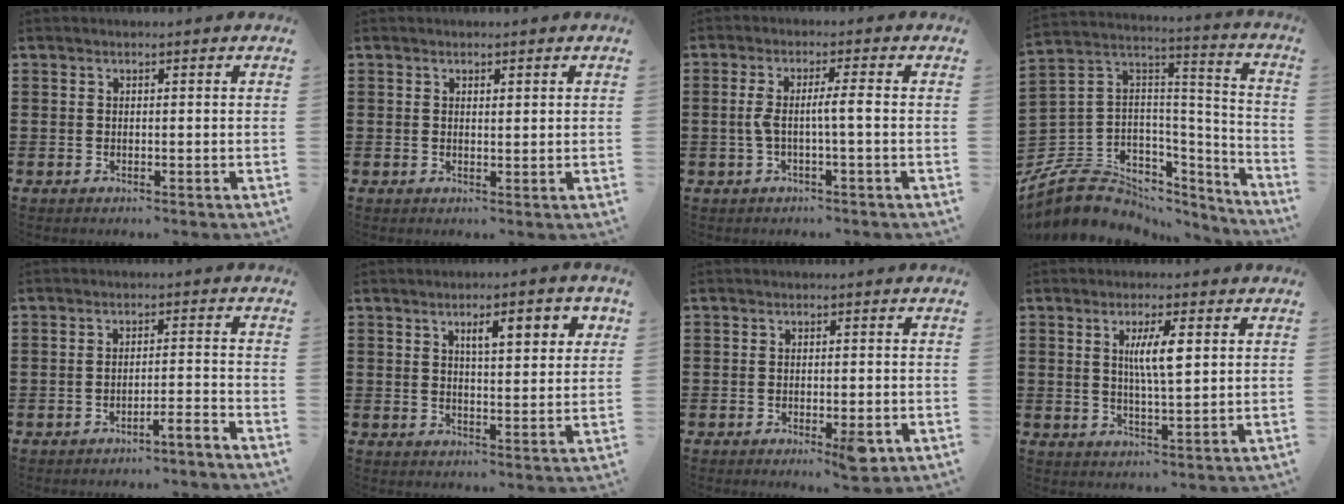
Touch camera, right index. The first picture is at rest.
{"total": 0.7, "force": [0.5, 0.3, 0.4], "torque": [-0.008, 0.003, 0.008]}
{"total": 4.2, "force": [-0.5, 0.0, 4.2], "torque": [-0.085, -0.006, -0.016]}
{"total": 8.4, "force": [-5.5, 6.1, 1.8], "torque": [-0.067, -0.002, -0.102]}
{"total": 3.2, "force": [-3.0, -0.5, 1.1], "torque": [-0.019, -0.003, -0.062]}
{"total": 5.6, "force": [2.4, 1.6, 4.9], "torque": [-0.076, -0.003, 0.032]}
{"total": 3.3, "force": [-1.5, 0.7, 2.8], "torque": [-0.044, -0.001, -0.024]}
{"total": 5.7, "force": [1.6, 1.0, 5.4], "torque": [-0.109, 0.007, 0.023]}